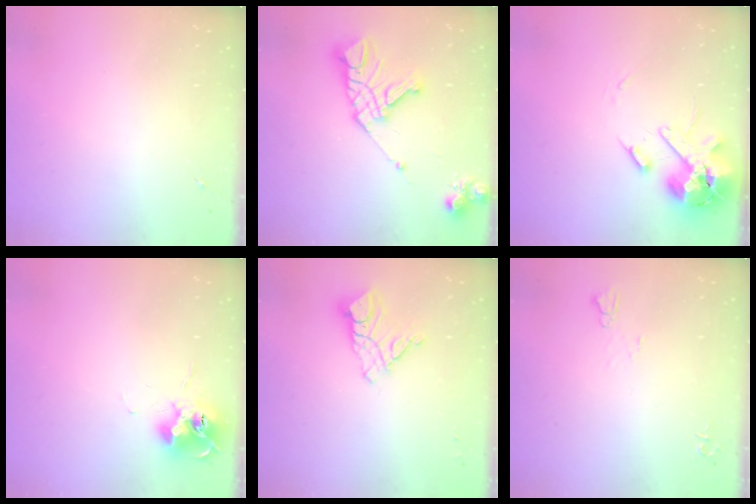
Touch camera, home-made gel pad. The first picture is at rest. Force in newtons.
{"total": 16.3, "press": 16.2, "slide": 1.8}
{"total": 14.6, "press": 14.4, "slide": 2.4}
{"total": 12.3, "press": 12.3, "slide": 0.8}
{"total": 9.7, "press": 9.7, "slide": 1.1}
{"total": 4.9, "press": 4.9, "slide": 0.6}